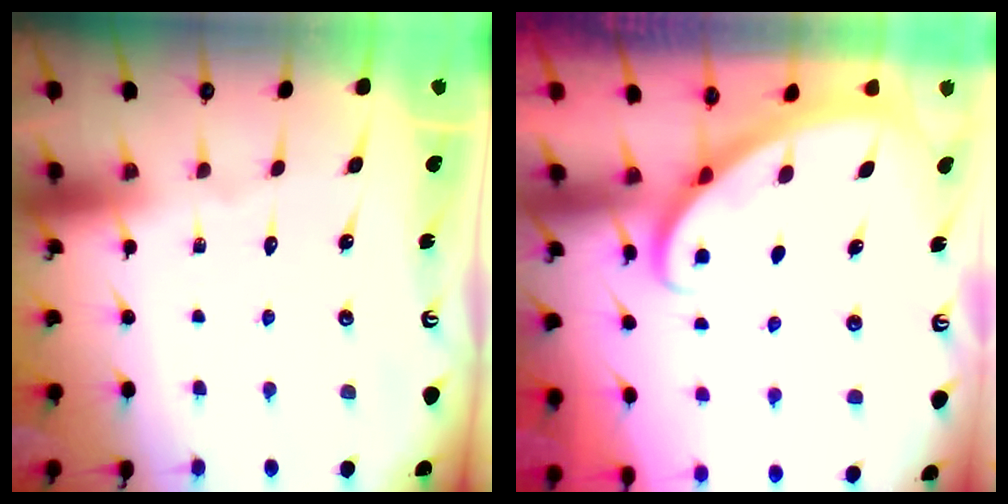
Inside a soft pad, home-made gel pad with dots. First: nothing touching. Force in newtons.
{"total": 2.8, "press": 2.8, "slide": 0.2}